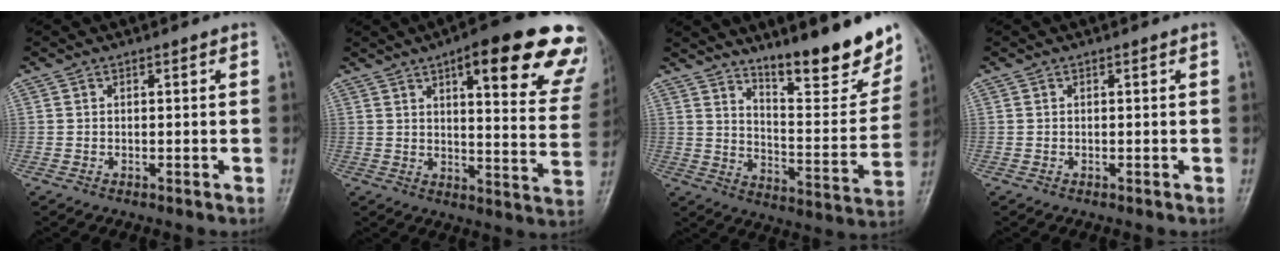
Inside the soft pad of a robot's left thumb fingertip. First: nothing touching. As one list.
[{"total": 24.4, "force": [14.4, 6.9, 18.5], "torque": [-0.199, -0.041, 0.171]}, {"total": 19.1, "force": [14.1, 4.3, 12.0], "torque": [-0.133, -0.106, 0.214]}, {"total": 0.0}]